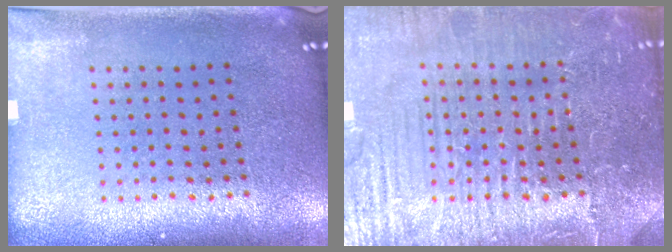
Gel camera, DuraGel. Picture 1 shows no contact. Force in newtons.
{"total": 5.7, "press": 5.6, "slide": 0.7}